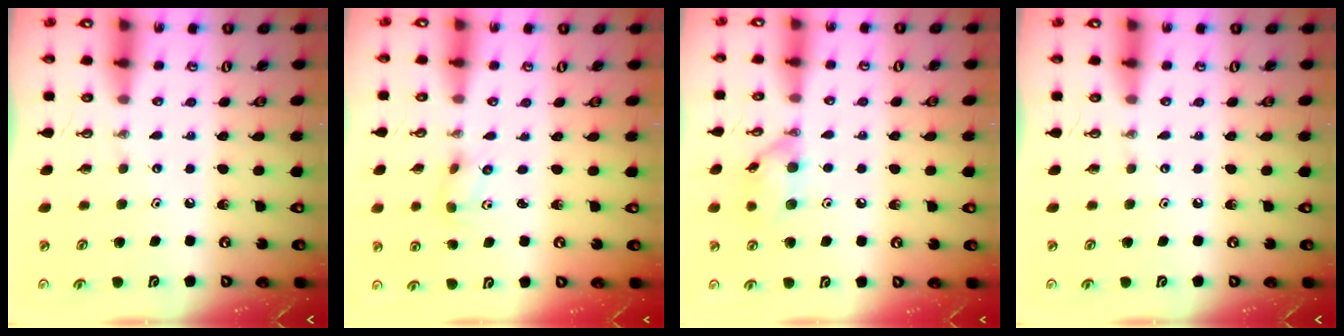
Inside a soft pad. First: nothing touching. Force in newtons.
{"total": 2.3, "press": 2.0, "slide": 1.1}
{"total": 10.8, "press": 10.8, "slide": 0.3}
{"total": 0.0}